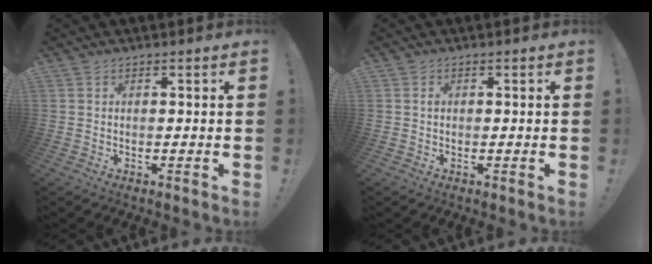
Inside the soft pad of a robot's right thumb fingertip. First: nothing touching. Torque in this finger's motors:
{"motor_torque": [0.13, -0.10, 0.27, -0.23, -0.01]}